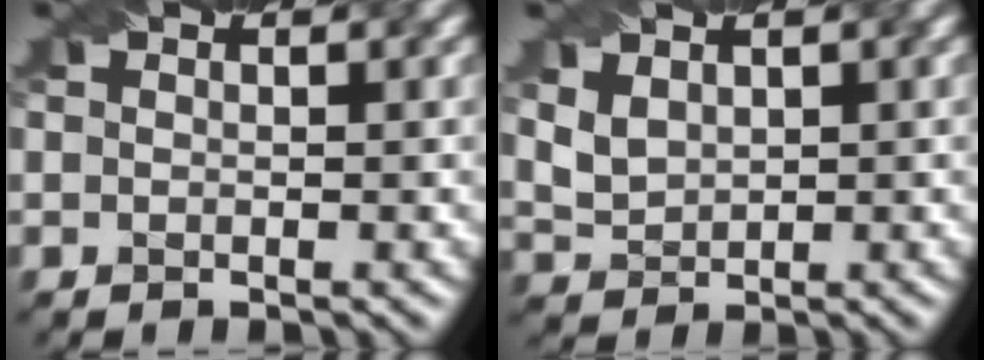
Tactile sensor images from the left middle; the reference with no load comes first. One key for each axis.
{"total": 2.9, "fx": 1.5, "fy": 2.0, "fz": 1.5, "tx": -0.051, "ty": 0.004, "tz": 0.042}